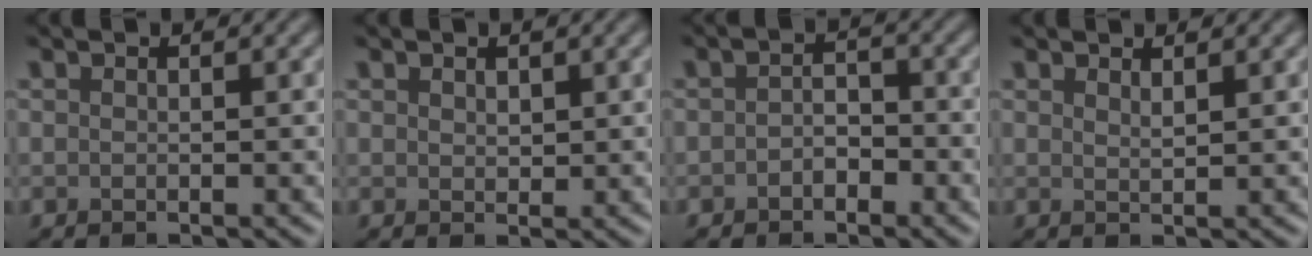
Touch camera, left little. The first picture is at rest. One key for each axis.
{"total": 1.0, "fx": 0.6, "fy": 0.6, "fz": 0.4, "tx": -0.009, "ty": -0.002, "tz": 0.014}
{"total": 1.8, "fx": -0.9, "fy": 1.2, "fz": 1.1, "tx": -0.020, "ty": 0.004, "tz": -0.019}
{"total": 1.0, "fx": 0.9, "fy": 0.2, "fz": 0.5, "tx": -0.006, "ty": -0.001, "tz": 0.015}